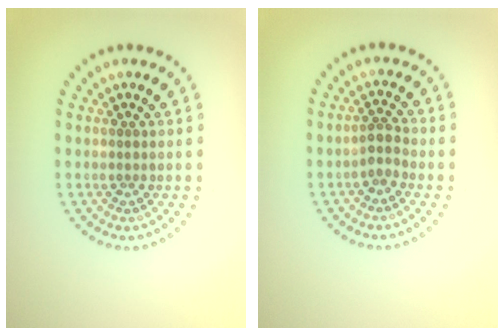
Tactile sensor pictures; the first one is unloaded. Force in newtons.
{"total": 1.7, "press": 1.4, "slide": 1.0}